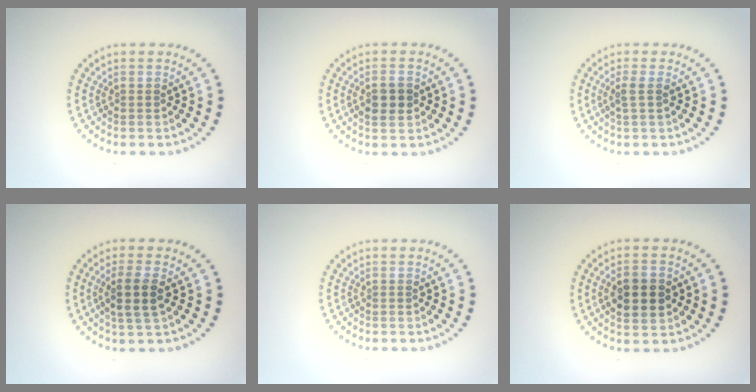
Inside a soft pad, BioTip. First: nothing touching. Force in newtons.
{"total": 2.2, "press": 2.2, "slide": 0.1}
{"total": 1.5, "press": 1.1, "slide": 0.9}
{"total": 2.8, "press": 2.5, "slide": 1.2}
{"total": 0.0}
{"total": 3.5, "press": 3.5, "slide": 0.3}